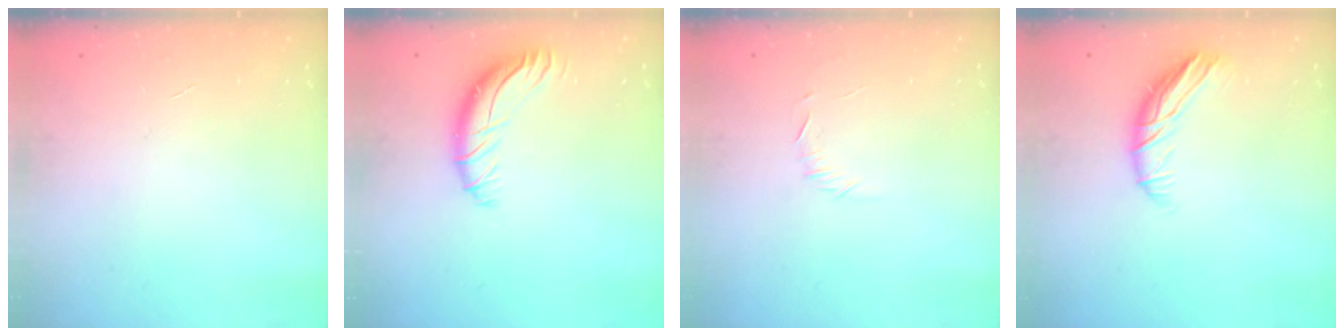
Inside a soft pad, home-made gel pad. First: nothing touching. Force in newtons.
{"total": 10.9, "press": 10.6, "slide": 2.6}
{"total": 5.6, "press": 5.3, "slide": 1.7}
{"total": 9.7, "press": 9.6, "slide": 1.2}